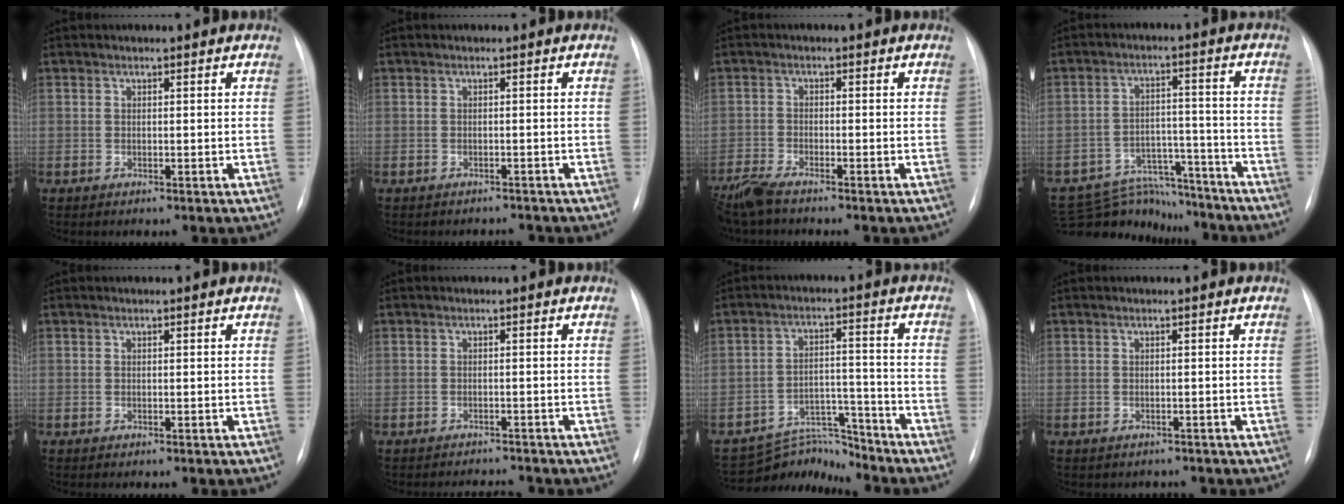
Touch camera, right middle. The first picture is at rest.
{"total": 2.0, "force": [-1.9, 0.5, -0.3], "torque": [0.008, -0.003, -0.024]}
{"total": 4.8, "force": [-4.1, 0.6, 2.5], "torque": [-0.058, -0.017, -0.083]}
{"total": 12.2, "force": [-11.4, 4.3, 0.5], "torque": [-0.003, 0.037, -0.170]}
{"total": 0.0}
{"total": 2.7, "force": [-2.7, -0.2, -0.2], "torque": [0.003, -0.009, -0.036]}
{"total": 7.4, "force": [-7.2, 1.1, -0.7], "torque": [0.016, 0.032, -0.120]}
{"total": 2.0, "force": [-1.7, 1.0, 0.0], "torque": [-0.003, 0.004, -0.022]}